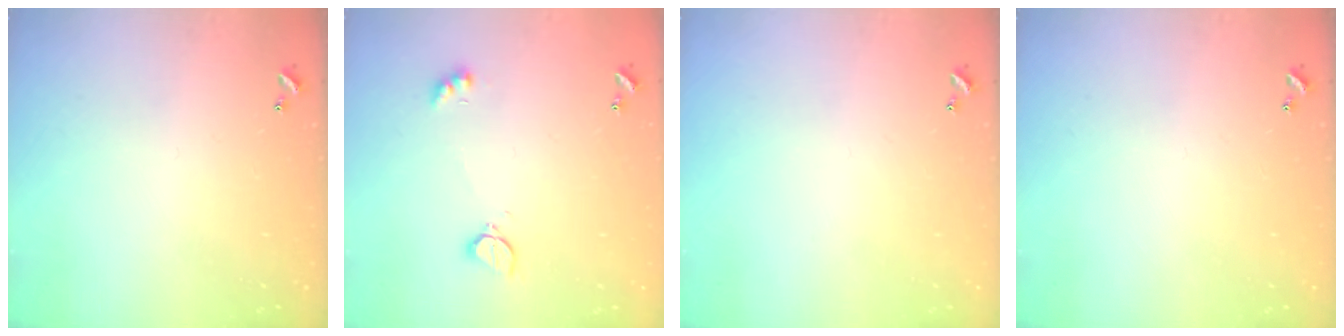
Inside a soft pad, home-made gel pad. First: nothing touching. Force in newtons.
{"total": 2.8, "press": 2.7, "slide": 0.6}
{"total": 0.0}
{"total": 0.0}